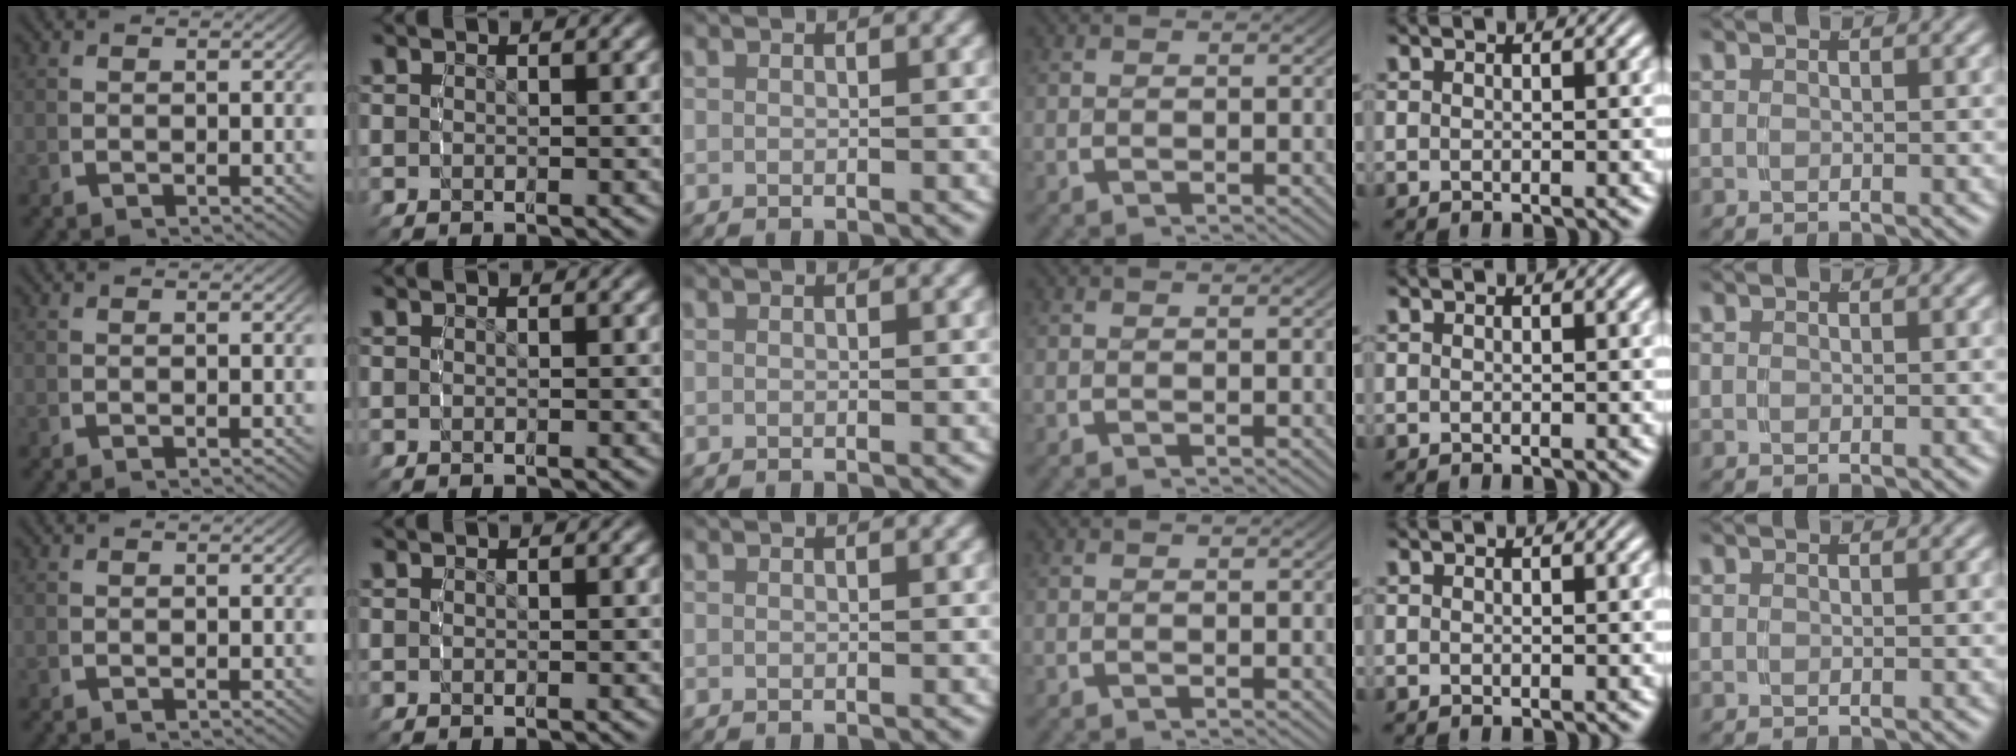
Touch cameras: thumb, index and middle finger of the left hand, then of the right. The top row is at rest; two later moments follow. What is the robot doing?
{"motion": "reach", "object": "coat"}